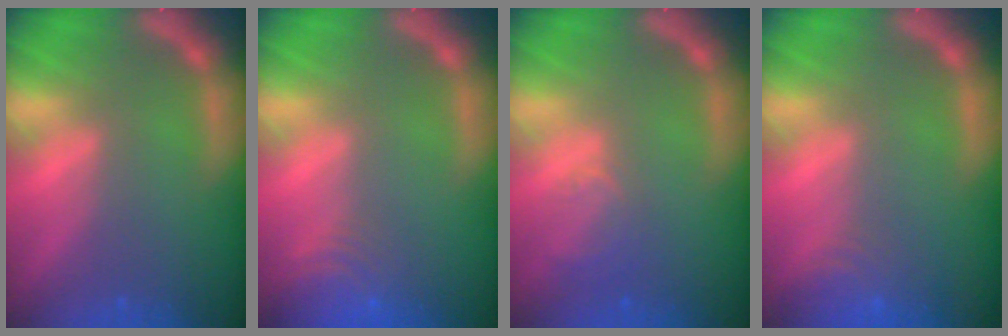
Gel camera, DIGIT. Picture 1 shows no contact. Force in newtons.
{"total": 5.5}
{"total": 2.5}
{"total": 3.5}